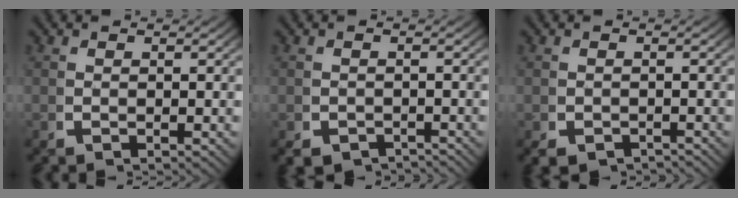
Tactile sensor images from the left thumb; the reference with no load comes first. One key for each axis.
{"total": 2.8, "fx": -2.6, "fy": 1.1, "fz": 0.4, "tx": -0.002, "ty": -0.011, "tz": -0.042}
{"total": 2.2, "fx": -2.0, "fy": 0.8, "fz": 0.4, "tx": -0.003, "ty": -0.007, "tz": -0.033}